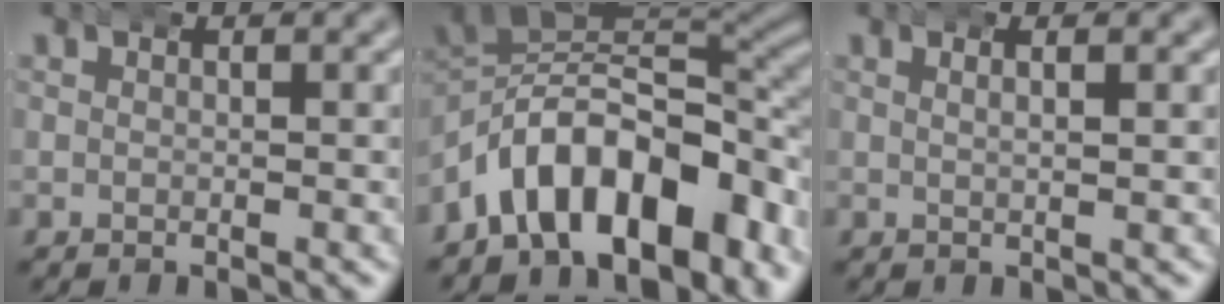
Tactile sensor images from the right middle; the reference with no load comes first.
{"total": 14.2, "force": [-4.2, 9.0, 10.2], "torque": [-0.161, -0.031, -0.053]}
{"total": 1.9, "force": [1.0, 0.3, 1.6], "torque": [-0.017, 0.009, 0.012]}